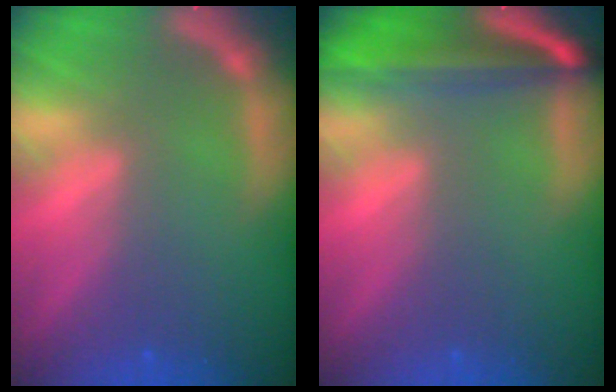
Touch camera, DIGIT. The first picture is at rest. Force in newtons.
{"total": 8.0}